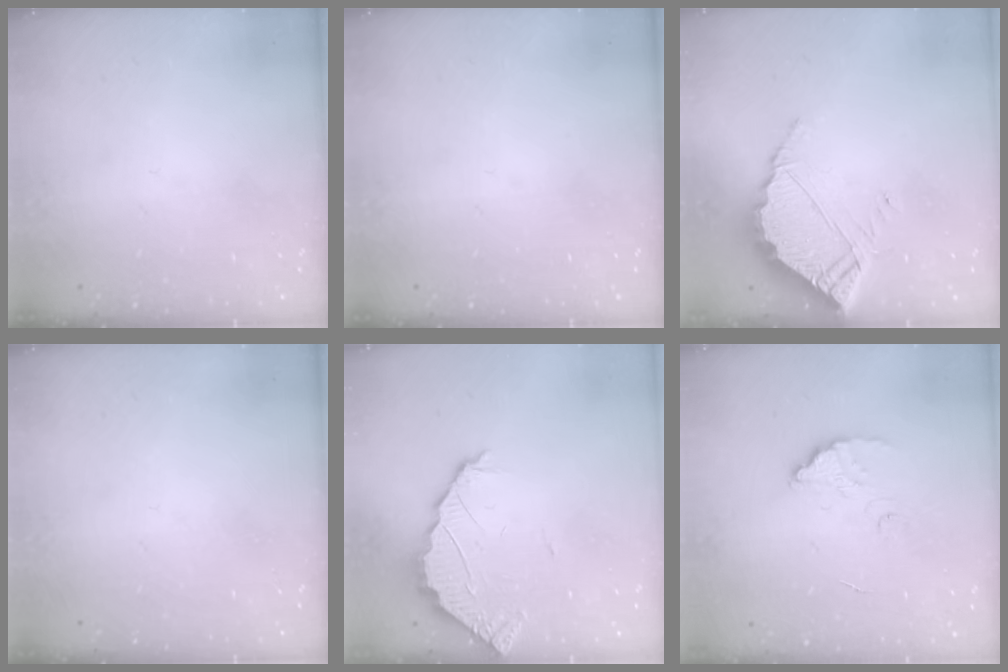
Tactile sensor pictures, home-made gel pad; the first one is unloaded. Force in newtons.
{"total": 0.0}
{"total": 7.6, "press": 7.6, "slide": 0.3}
{"total": 0.0}
{"total": 2.6, "press": 2.6, "slide": 0.2}
{"total": 3.9, "press": 3.9, "slide": 0.2}